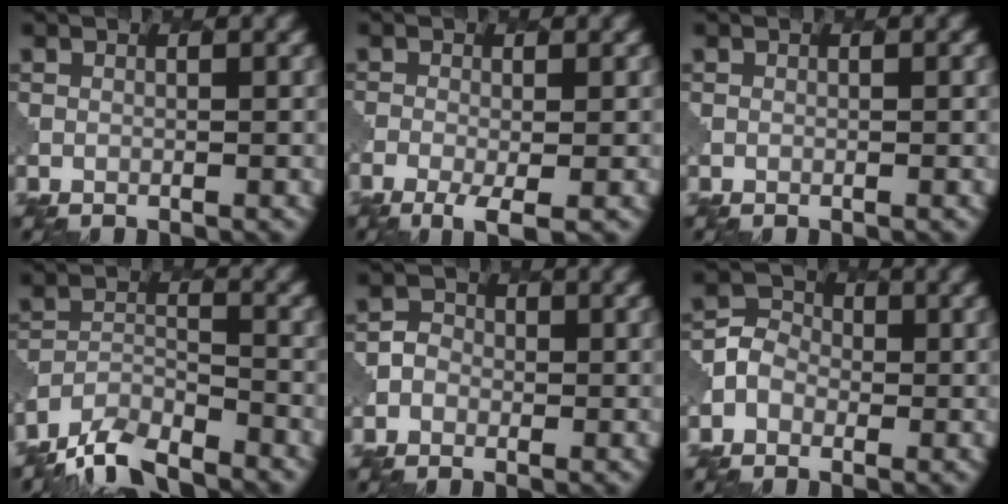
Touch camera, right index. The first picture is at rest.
{"total": 3.1, "force": [-1.7, 0.9, 2.4], "torque": [-0.049, -0.007, -0.032]}
{"total": 0.0}
{"total": 6.6, "force": [-6.1, 1.7, 2.0], "torque": [-0.043, -0.014, -0.112]}
{"total": 1.8, "force": [-0.5, 1.7, 0.2], "torque": [0.012, 0.008, -0.014]}
{"total": 2.5, "force": [-0.7, 2.2, 0.9], "torque": [-0.015, 0.004, -0.018]}